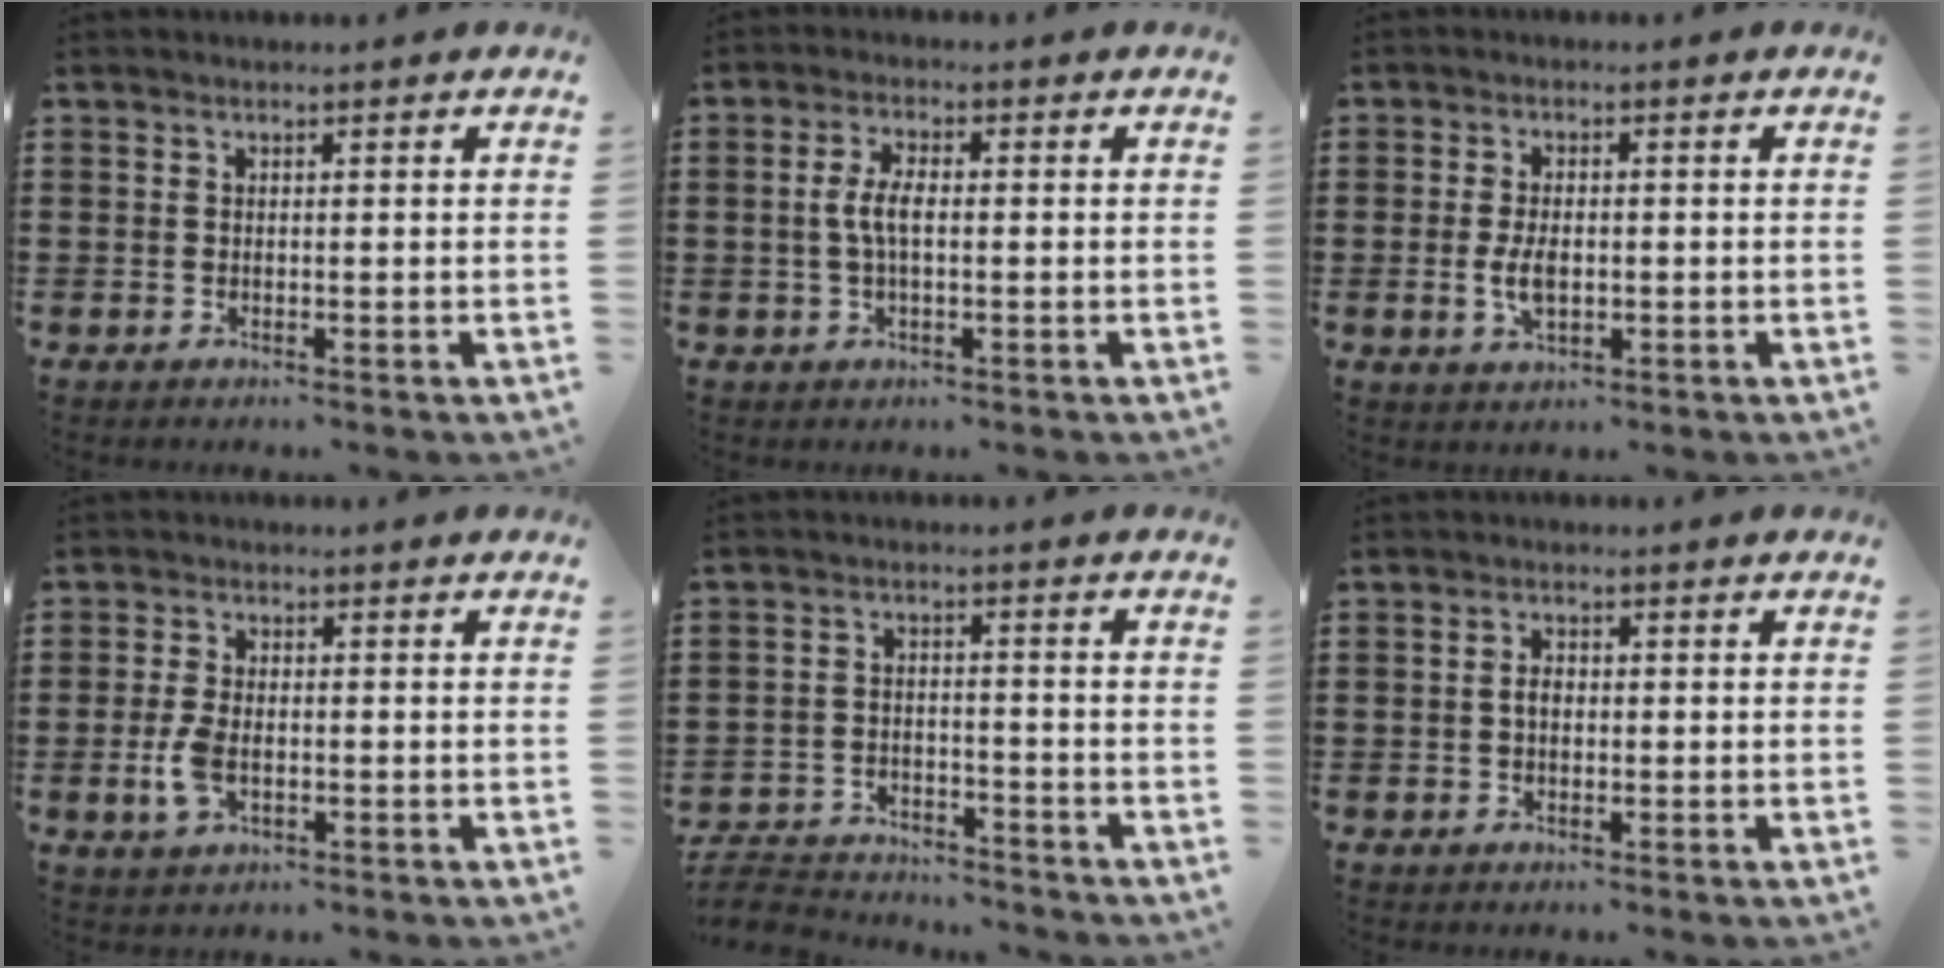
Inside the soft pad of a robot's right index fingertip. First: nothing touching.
{"total": 4.2, "force": [-0.2, 1.6, 4.0], "torque": [-0.088, -0.001, -0.009]}
{"total": 4.4, "force": [-0.6, 2.3, 3.7], "torque": [-0.080, -0.001, -0.013]}
{"total": 4.4, "force": [-1.0, 2.2, 3.6], "torque": [-0.085, -0.004, -0.022]}
{"total": 5.1, "force": [-5.1, 0.7, 0.6], "torque": [-0.024, 0.004, -0.106]}
{"total": 1.9, "force": [-0.2, 1.1, 1.5], "torque": [-0.029, 0.004, -0.004]}